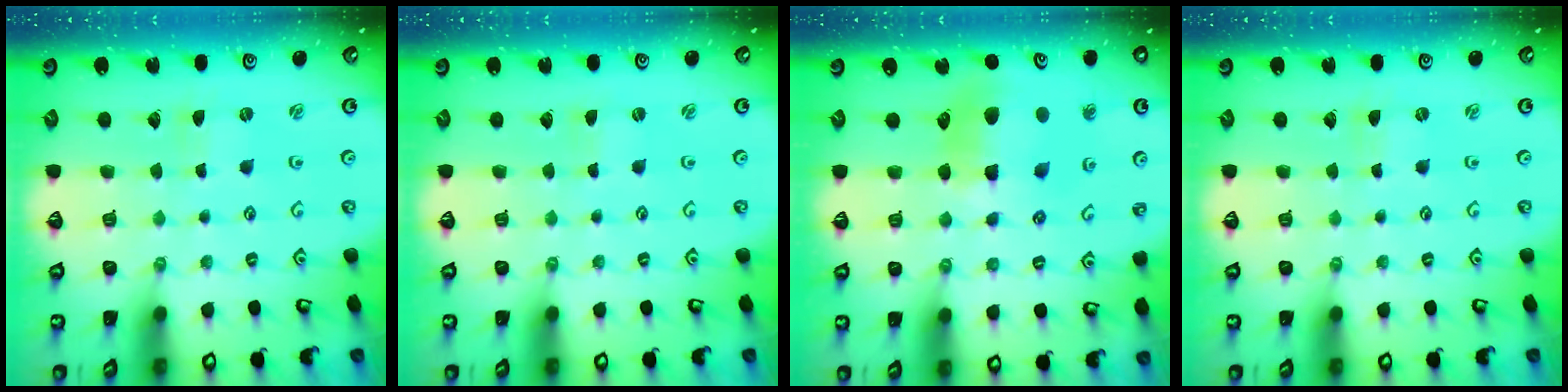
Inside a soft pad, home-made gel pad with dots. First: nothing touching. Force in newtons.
{"total": 0.0}
{"total": 11.8, "press": 11.6, "slide": 1.8}
{"total": 0.0}